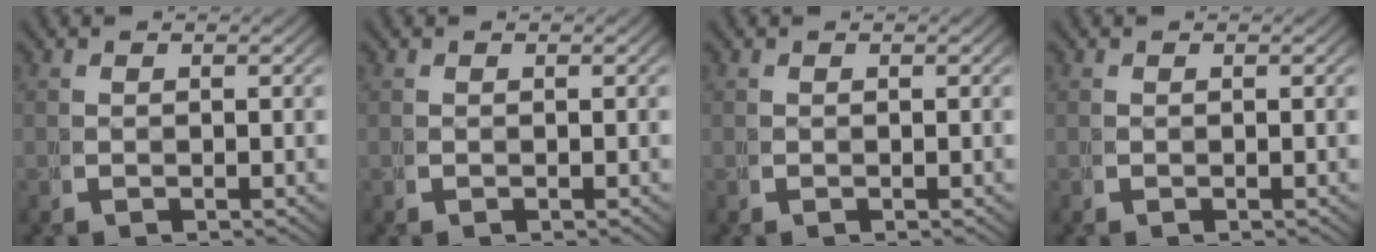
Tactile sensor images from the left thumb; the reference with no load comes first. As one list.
[{"total": 0.0}, {"total": 0.0}, {"total": 0.0}]